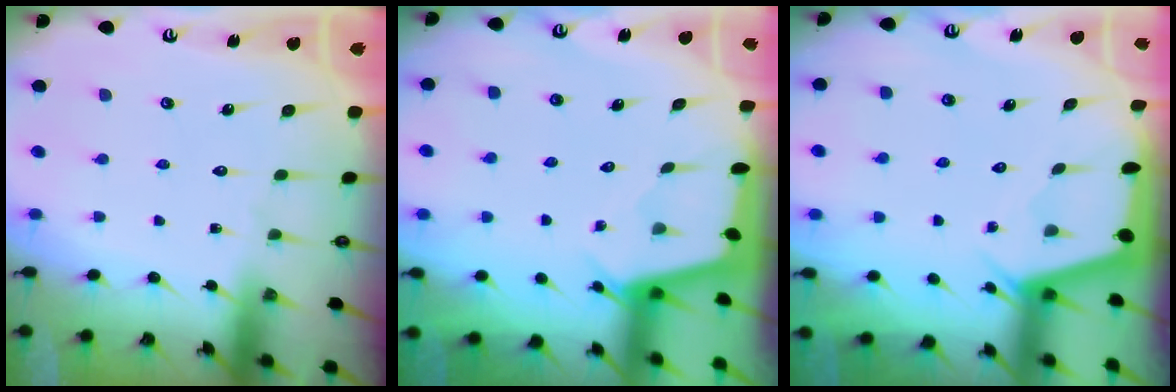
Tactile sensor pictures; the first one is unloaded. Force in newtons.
{"total": 2.5, "press": 2.5, "slide": 0.3}
{"total": 2.4, "press": 2.4, "slide": 0.3}